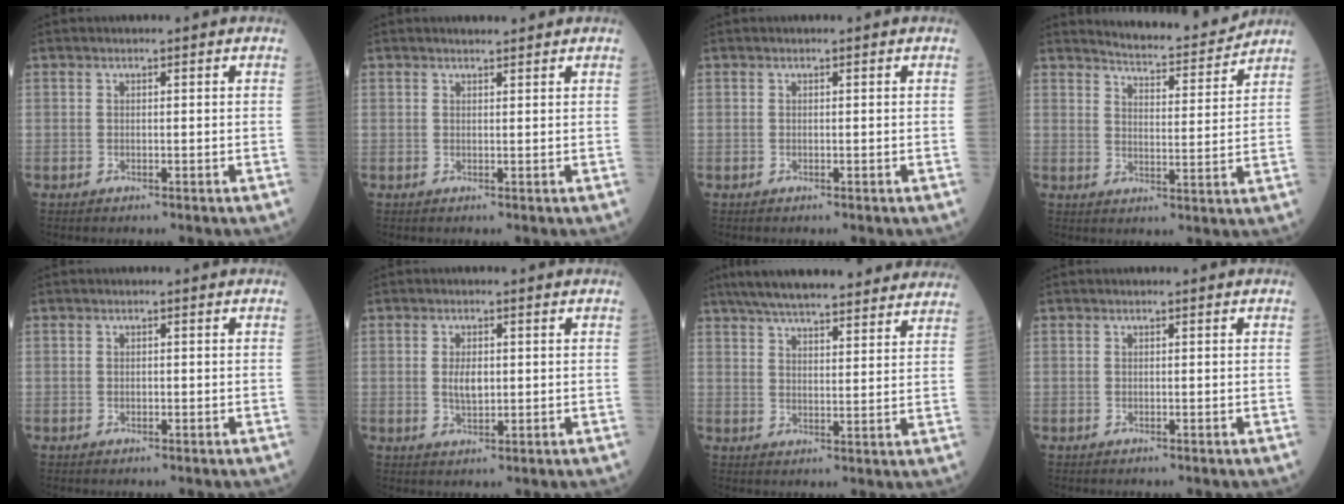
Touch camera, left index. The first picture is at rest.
{"total": 1.5, "force": [1.4, 0.2, 0.4], "torque": [-0.010, 0.006, 0.025]}
{"total": 0.0}
{"total": 9.0, "force": [8.9, 0.1, 1.4], "torque": [-0.029, -0.010, 0.126]}
{"total": 0.5, "force": [-0.2, 0.4, 0.3], "torque": [-0.005, 0.001, -0.004]}
{"total": 3.1, "force": [0.2, 1.4, 2.7], "torque": [-0.055, 0.000, 0.007]}
{"total": 23.0, "force": [20.1, 3.7, 10.5], "torque": [-0.161, 0.033, 0.267]}
{"total": 0.0}